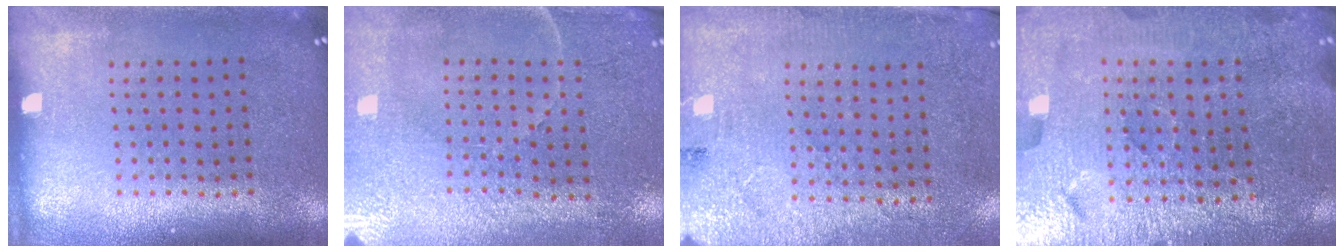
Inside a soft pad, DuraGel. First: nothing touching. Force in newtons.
{"total": 3.4, "press": 3.2, "slide": 1.3}
{"total": 2.7, "press": 2.3, "slide": 1.5}
{"total": 4.1, "press": 4.0, "slide": 0.9}